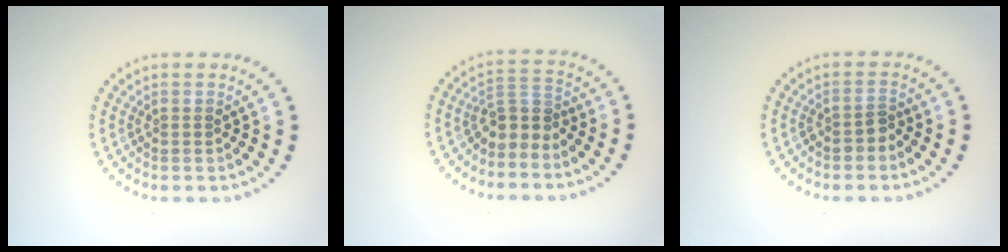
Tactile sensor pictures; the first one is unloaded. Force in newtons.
{"total": 2.6, "press": 2.0, "slide": 1.7}
{"total": 1.2, "press": 1.0, "slide": 0.7}